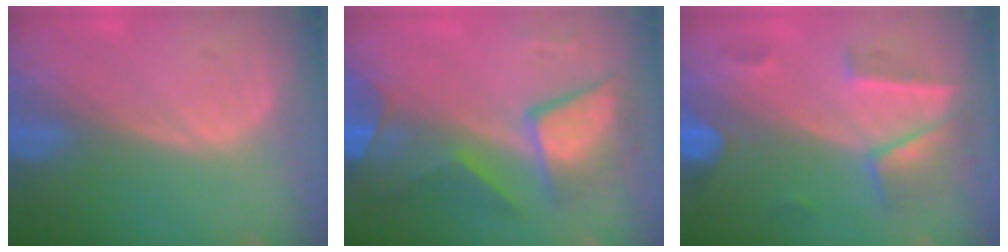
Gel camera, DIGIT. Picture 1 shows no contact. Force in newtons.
{"total": 8.6, "press": 8.6, "slide": 0.4}
{"total": 7.2, "press": 6.4, "slide": 3.4}